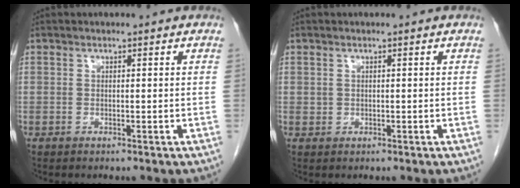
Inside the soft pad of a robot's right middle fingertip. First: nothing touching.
{"total": 0.6, "force": [0.2, 0.5, 0.1], "torque": [0.005, 0.003, 0.001]}